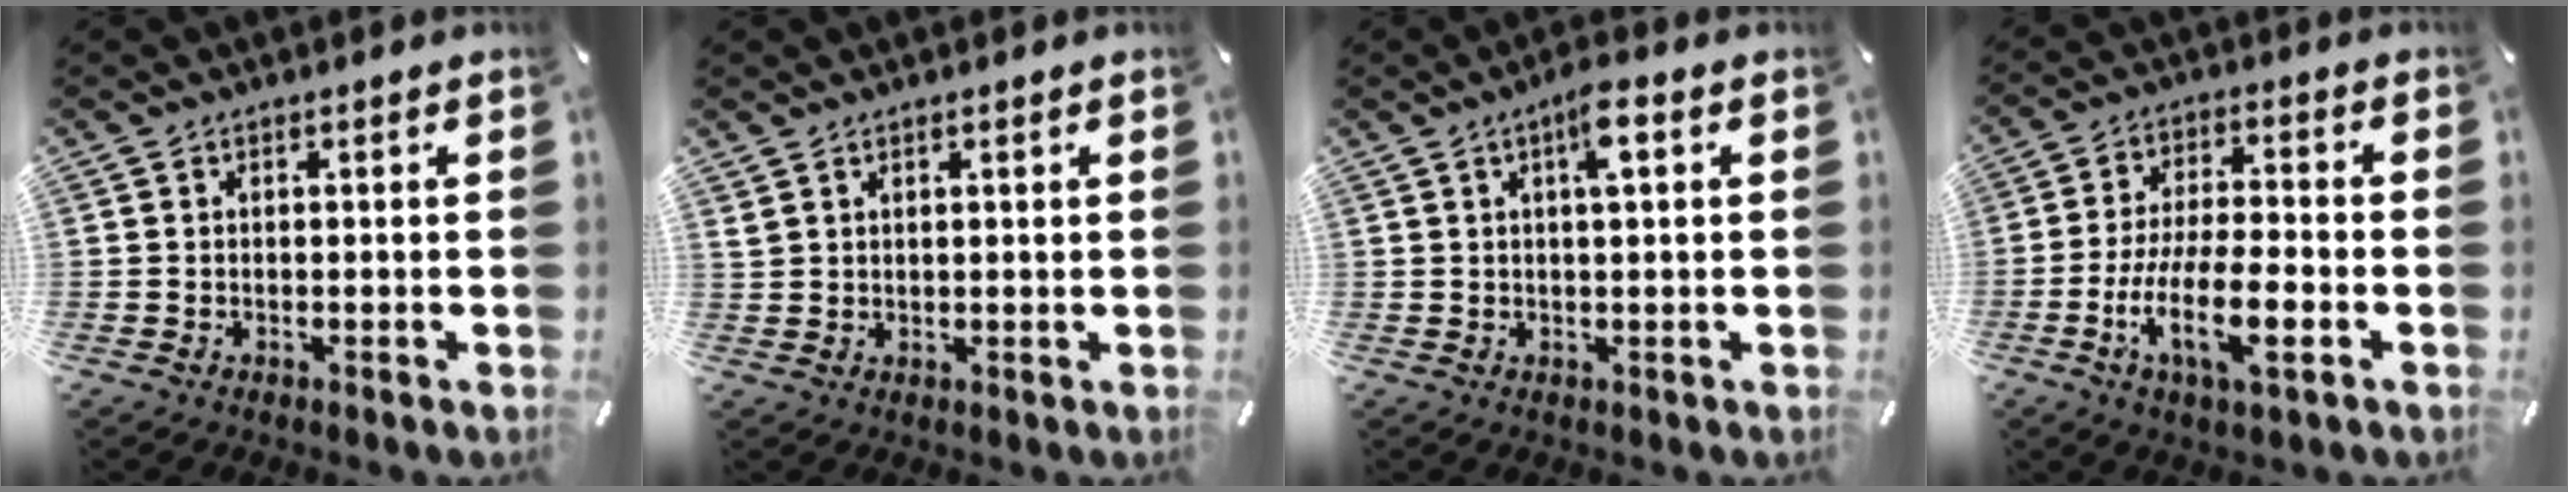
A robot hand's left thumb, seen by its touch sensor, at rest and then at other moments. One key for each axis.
{"total": 1.4, "fx": 1.1, "fy": 0.5, "fz": 0.7, "tx": -0.014, "ty": -0.002, "tz": 0.022}
{"total": 5.2, "fx": 1.9, "fy": 1.3, "fz": 4.6, "tx": -0.079, "ty": -0.001, "tz": 0.026}
{"total": 13.3, "fx": -4.9, "fy": 4.3, "fz": 11.6, "tx": -0.234, "ty": 0.000, "tz": -0.091}